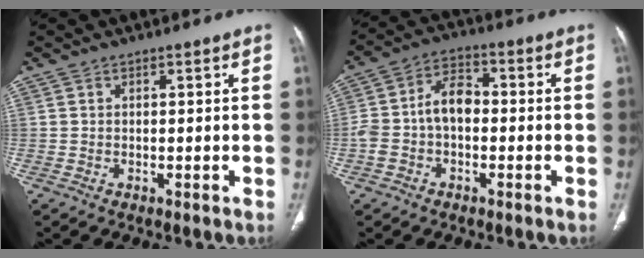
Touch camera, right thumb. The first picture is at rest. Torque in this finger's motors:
{"motor_torque": [1.51, 0.87, 1.04, -0.19, 0.11]}